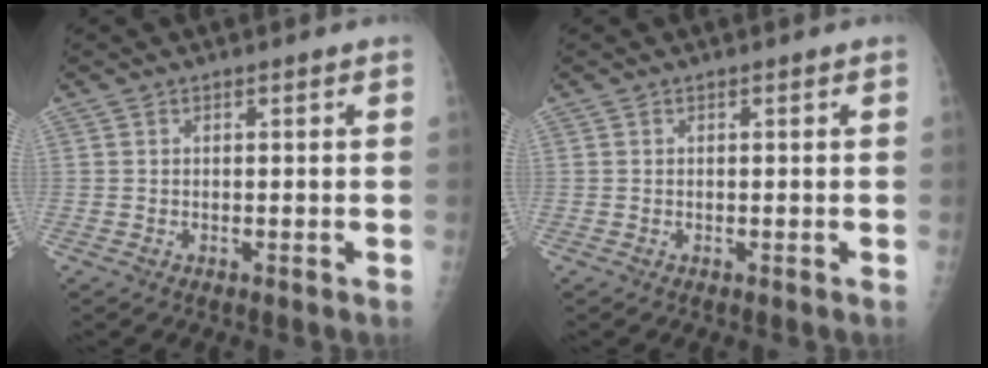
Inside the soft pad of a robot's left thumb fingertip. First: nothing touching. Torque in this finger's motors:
{"motor_torque": [0.00, 0.01, -0.02, -0.03, 0.00]}